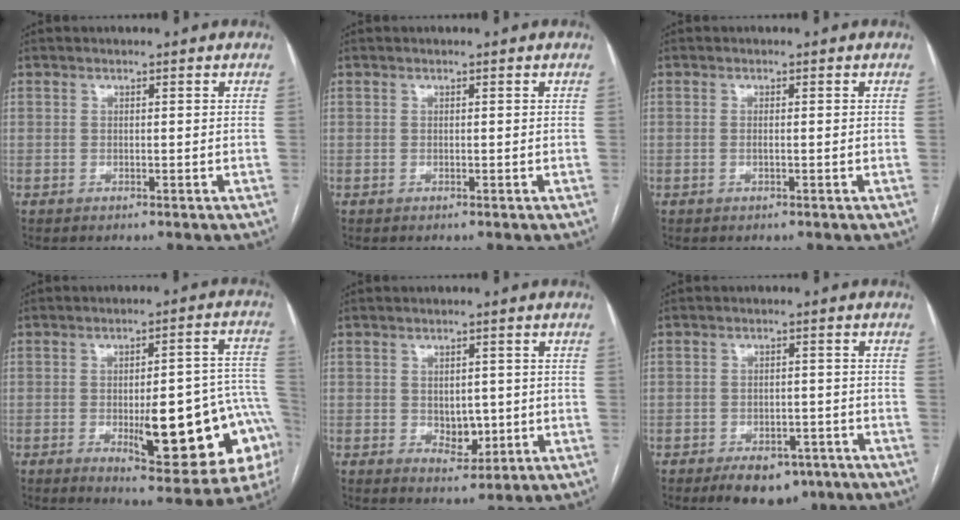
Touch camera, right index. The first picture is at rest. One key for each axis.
{"total": 0.0}
{"total": 0.9, "fx": -0.2, "fy": 0.1, "fz": 0.9, "tx": -0.019, "ty": -0.001, "tz": 0.000}
{"total": 20.4, "fx": -5.3, "fy": 5.3, "fz": 19.0, "tx": -0.160, "ty": 0.026, "tz": -0.048}
{"total": 4.2, "fx": -0.4, "fy": 2.9, "fz": 3.1, "tx": -0.040, "ty": 0.000, "tz": 0.006}
{"total": 7.9, "fx": -5.5, "fy": 4.3, "fz": 3.7, "tx": -0.044, "ty": 0.008, "tz": -0.073}